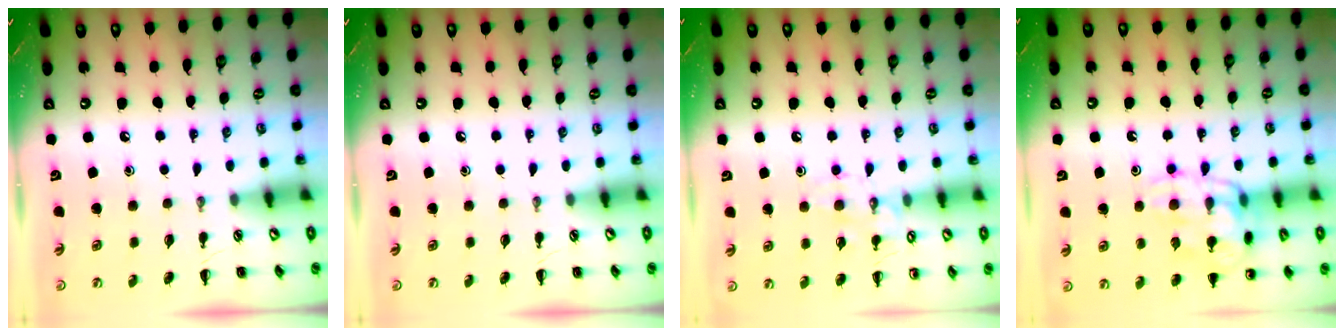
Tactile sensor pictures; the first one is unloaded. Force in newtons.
{"total": 0.0}
{"total": 9.1, "press": 9.1, "slide": 0.9}
{"total": 15.6, "press": 15.4, "slide": 2.1}